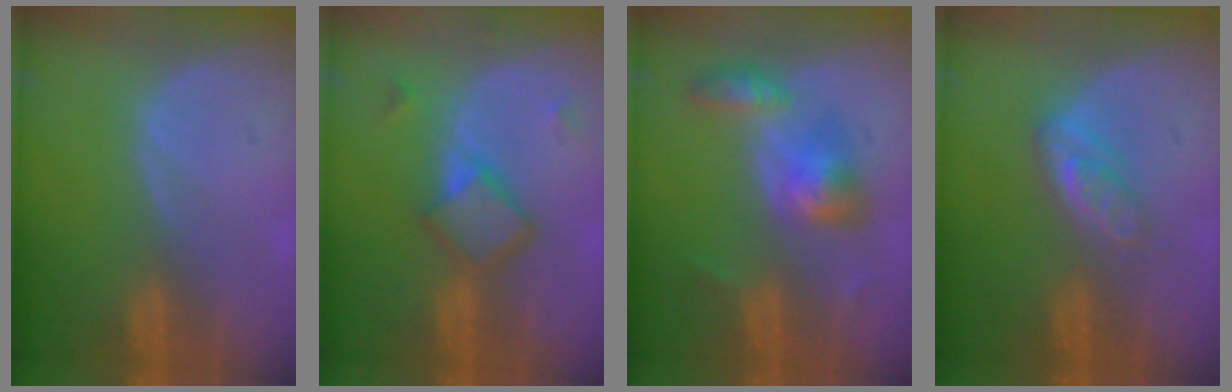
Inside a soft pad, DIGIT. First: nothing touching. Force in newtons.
{"total": 5.9, "press": 5.2, "slide": 2.8}
{"total": 5.7, "press": 5.7, "slide": 0.6}
{"total": 4.8, "press": 4.2, "slide": 2.4}